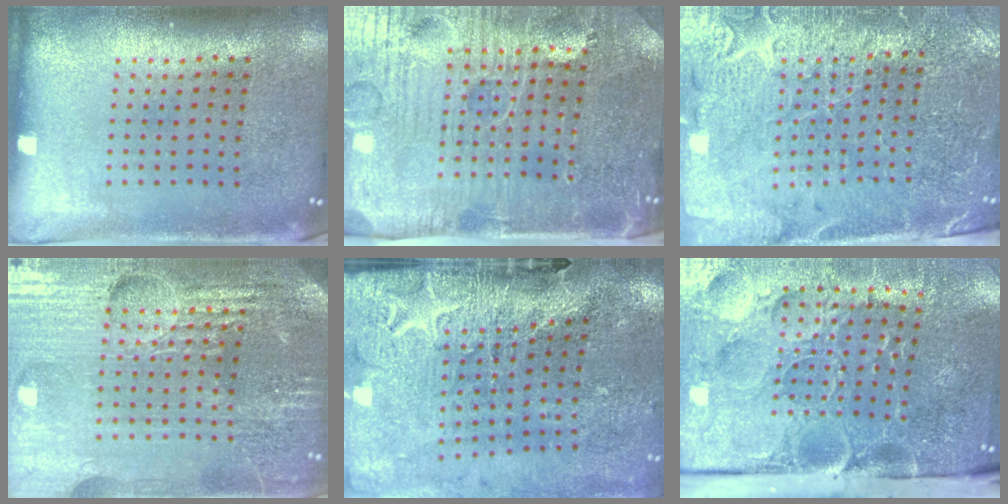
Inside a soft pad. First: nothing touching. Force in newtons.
{"total": 4.9, "press": 4.4, "slide": 2.0}
{"total": 3.3, "press": 3.2, "slide": 0.9}
{"total": 5.4, "press": 4.9, "slide": 2.2}
{"total": 3.4, "press": 3.3, "slide": 1.0}
{"total": 5.4, "press": 4.1, "slide": 3.5}